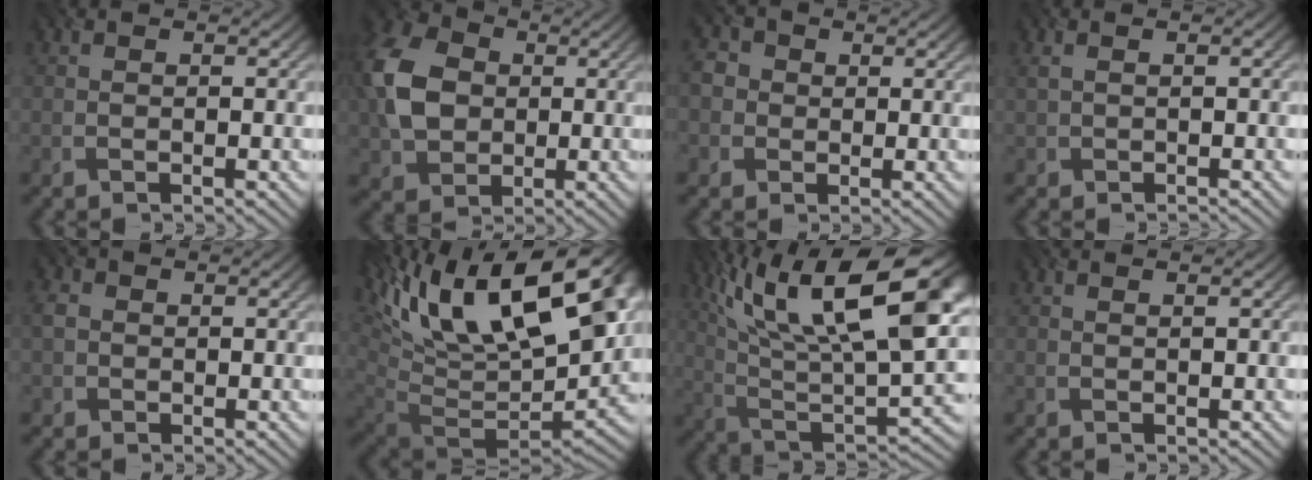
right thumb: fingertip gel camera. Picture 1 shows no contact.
{"total": 11.5, "force": [0.9, 8.8, 7.4], "torque": [-0.202, 0.019, 0.011]}
{"total": 4.1, "force": [0.4, 3.8, 1.4], "torque": [-0.051, 0.009, -0.009]}
{"total": 2.0, "force": [0.8, 0.6, 1.8], "torque": [-0.037, 0.008, 0.014]}
{"total": 2.4, "force": [0.2, 2.1, 1.1], "torque": [-0.032, 0.004, 0.000]}
{"total": 19.9, "force": [7.7, 9.5, 15.7], "torque": [-0.273, 0.010, 0.146]}
{"total": 19.7, "force": [8.7, 7.5, 16.1], "torque": [-0.293, 0.025, 0.154]}
{"total": 0.8, "force": [0.5, -0.1, 0.7], "torque": [-0.014, 0.008, 0.007]}